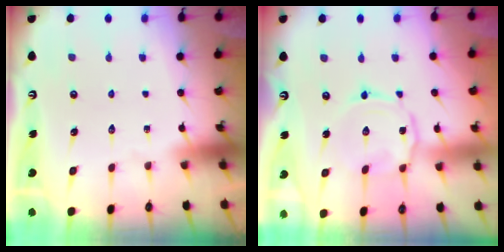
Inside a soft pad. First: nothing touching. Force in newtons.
{"total": 4.4, "press": 4.4, "slide": 0.4}